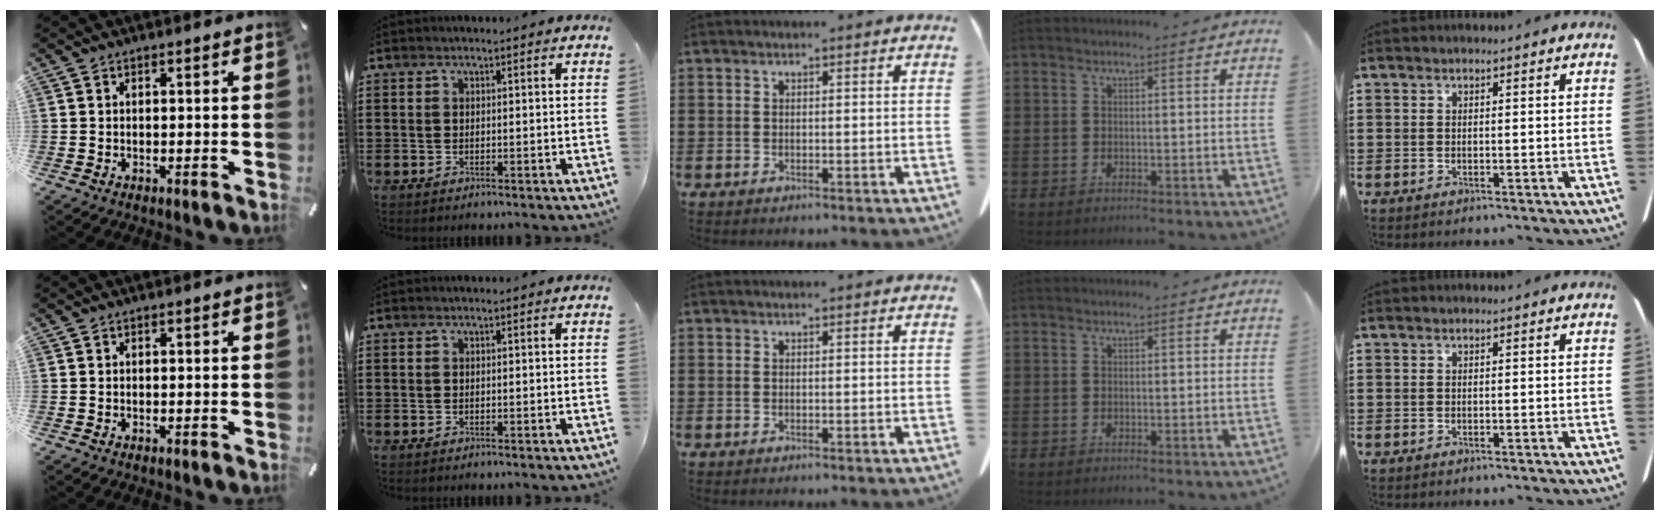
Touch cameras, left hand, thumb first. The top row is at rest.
{}